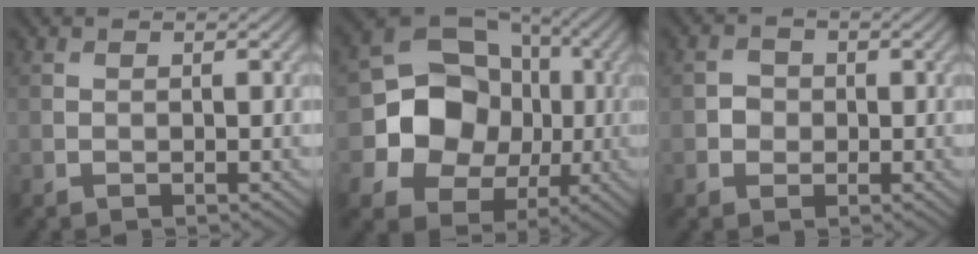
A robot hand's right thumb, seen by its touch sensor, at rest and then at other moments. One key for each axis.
{"total": 12.7, "fx": -0.8, "fy": 11.0, "fz": 6.3, "tx": -0.126, "ty": -0.008, "tz": -0.031}
{"total": 1.7, "fx": -0.2, "fy": 1.7, "fz": 0.5, "tx": -0.005, "ty": -0.001, "tz": -0.007}